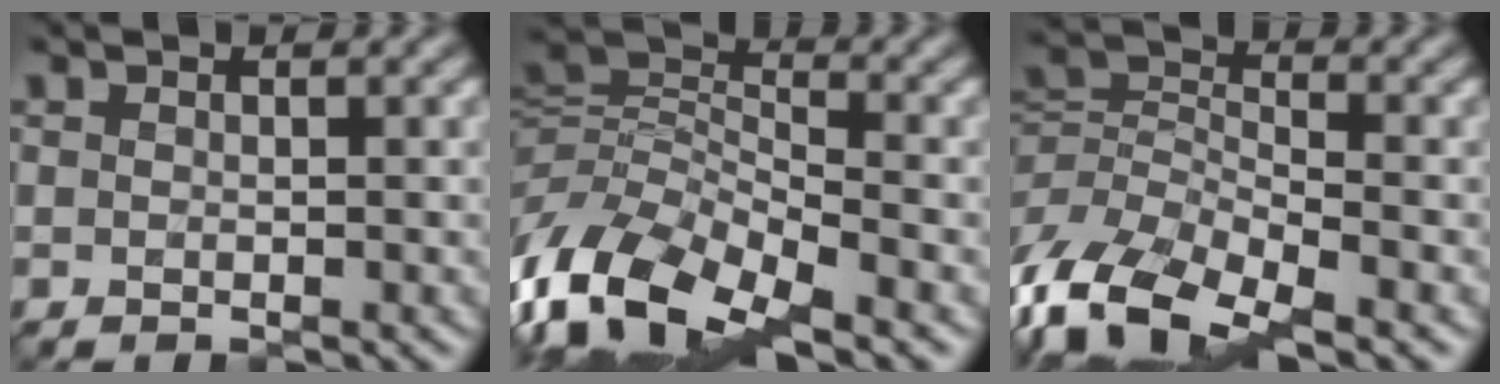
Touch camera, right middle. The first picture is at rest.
{"total": 11.6, "force": [-5.9, 4.9, 8.7], "torque": [-0.181, -0.004, -0.125]}
{"total": 9.3, "force": [-5.3, 4.0, 6.5], "torque": [-0.130, -0.007, -0.113]}